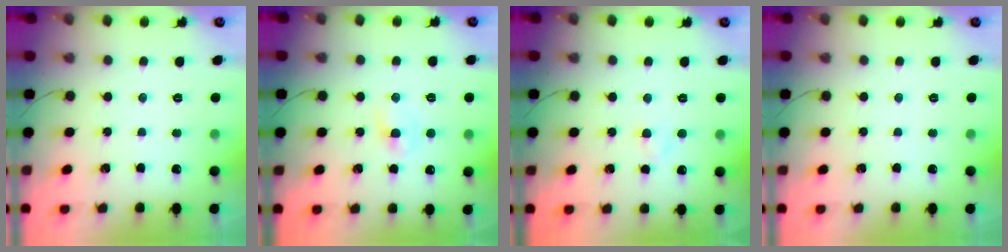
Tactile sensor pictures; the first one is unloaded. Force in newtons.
{"total": 2.7, "press": 2.5, "slide": 1.0}
{"total": 1.7, "press": 1.5, "slide": 0.9}
{"total": 0.0}